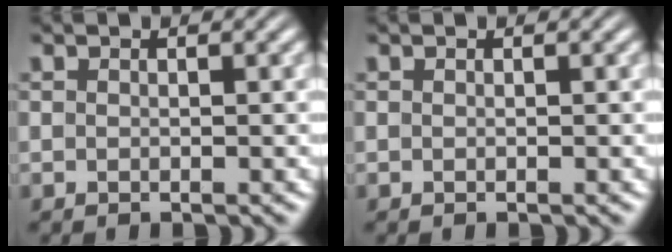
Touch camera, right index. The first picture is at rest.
{"total": 0.0}